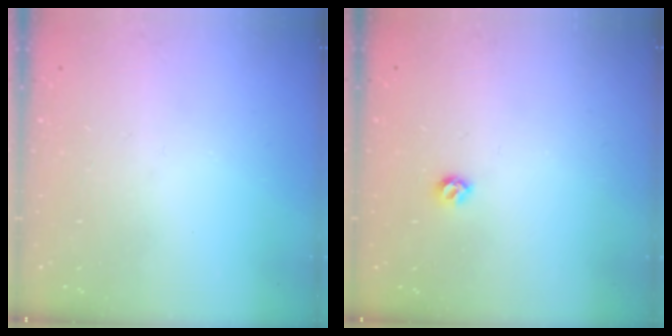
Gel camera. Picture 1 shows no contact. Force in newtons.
{"total": 5.3, "press": 5.3, "slide": 0.7}